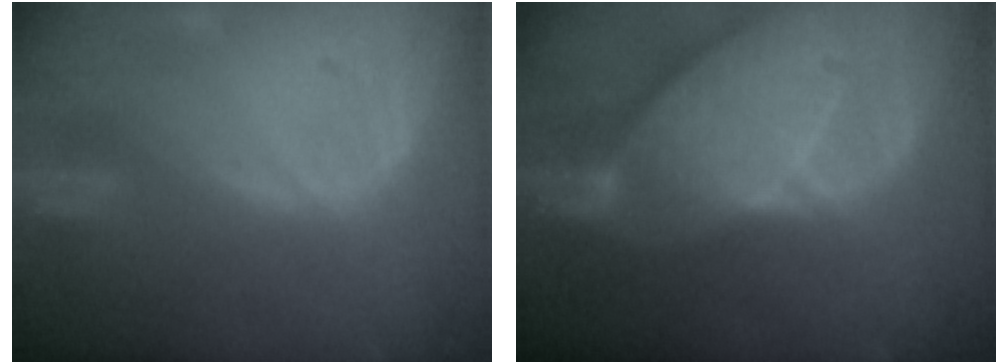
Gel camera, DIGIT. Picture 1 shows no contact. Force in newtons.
{"total": 10.7, "press": 9.4, "slide": 5.0}